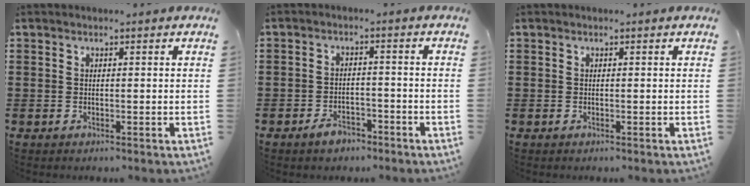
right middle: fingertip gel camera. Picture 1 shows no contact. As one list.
[{"total": 2.8, "force": [-2.4, 1.2, 0.9], "torque": [-0.019, 0.005, -0.048]}, {"total": 0.0}]